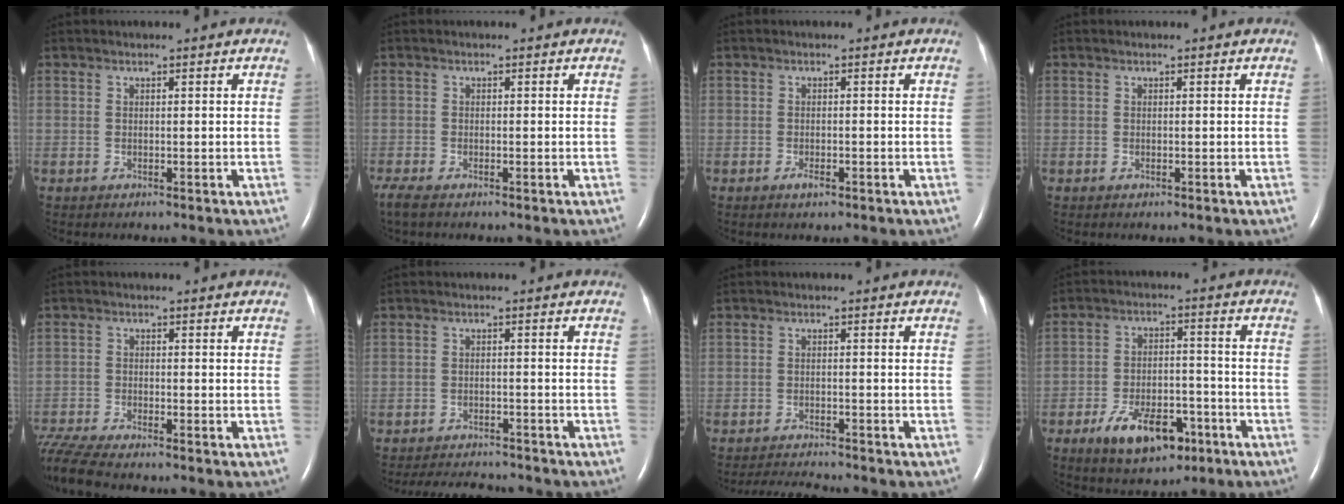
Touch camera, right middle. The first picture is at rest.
{"total": 2.9, "force": [-2.2, 0.7, 1.7], "torque": [-0.038, -0.011, -0.040]}
{"total": 1.4, "force": [-0.9, 0.5, 1.0], "torque": [-0.020, -0.001, -0.012]}
{"total": 0.0}
{"total": 8.0, "force": [-7.3, 0.1, 3.2], "torque": [-0.070, -0.017, -0.135]}
{"total": 8.0, "force": [-7.5, 1.6, 2.0], "torque": [-0.032, -0.004, -0.104]}
{"total": 5.1, "force": [-4.9, -0.2, 1.2], "torque": [-0.023, -0.018, -0.079]}
{"total": 10.5, "force": [-5.9, 5.2, 7.0], "torque": [-0.124, 0.003, -0.089]}